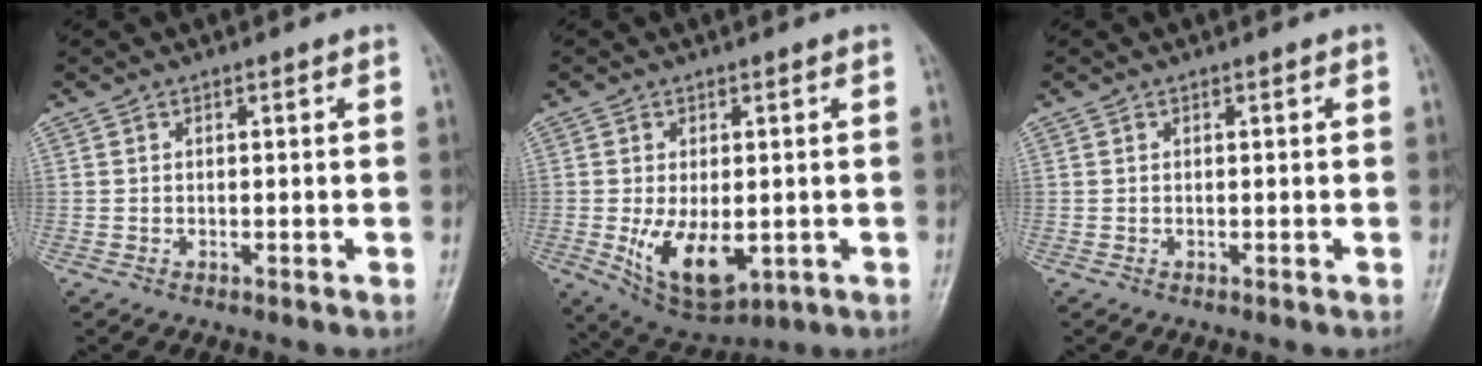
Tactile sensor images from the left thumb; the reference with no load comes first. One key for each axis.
{"total": 10.2, "fx": -1.8, "fy": 5.5, "fz": 8.4, "tx": -0.128, "ty": -0.016, "tz": -0.011}
{"total": 0.0}